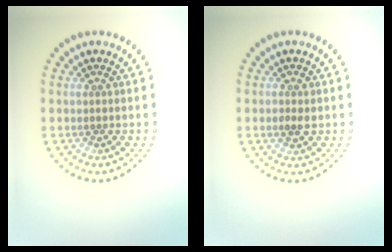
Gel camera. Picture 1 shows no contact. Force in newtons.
{"total": 1.5, "press": 1.5, "slide": 0.1}